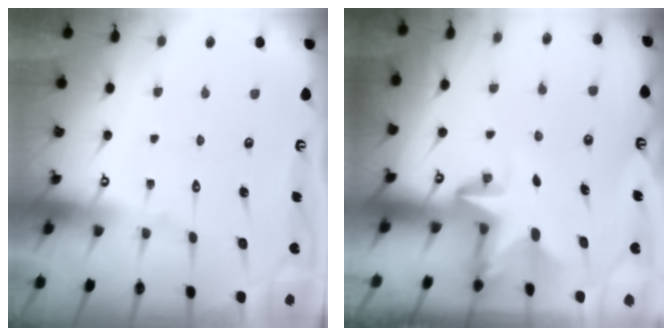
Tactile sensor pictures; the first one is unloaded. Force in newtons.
{"total": 2.9, "press": 2.9, "slide": 0.1}